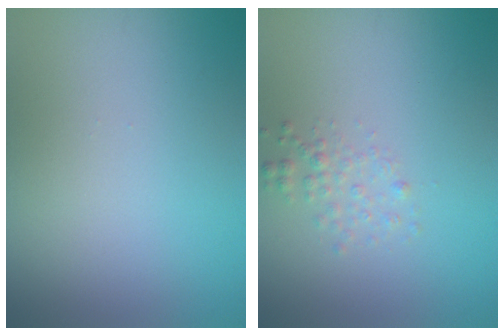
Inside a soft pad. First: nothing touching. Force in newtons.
{"total": 1.4, "press": 1.4, "slide": 0.1}